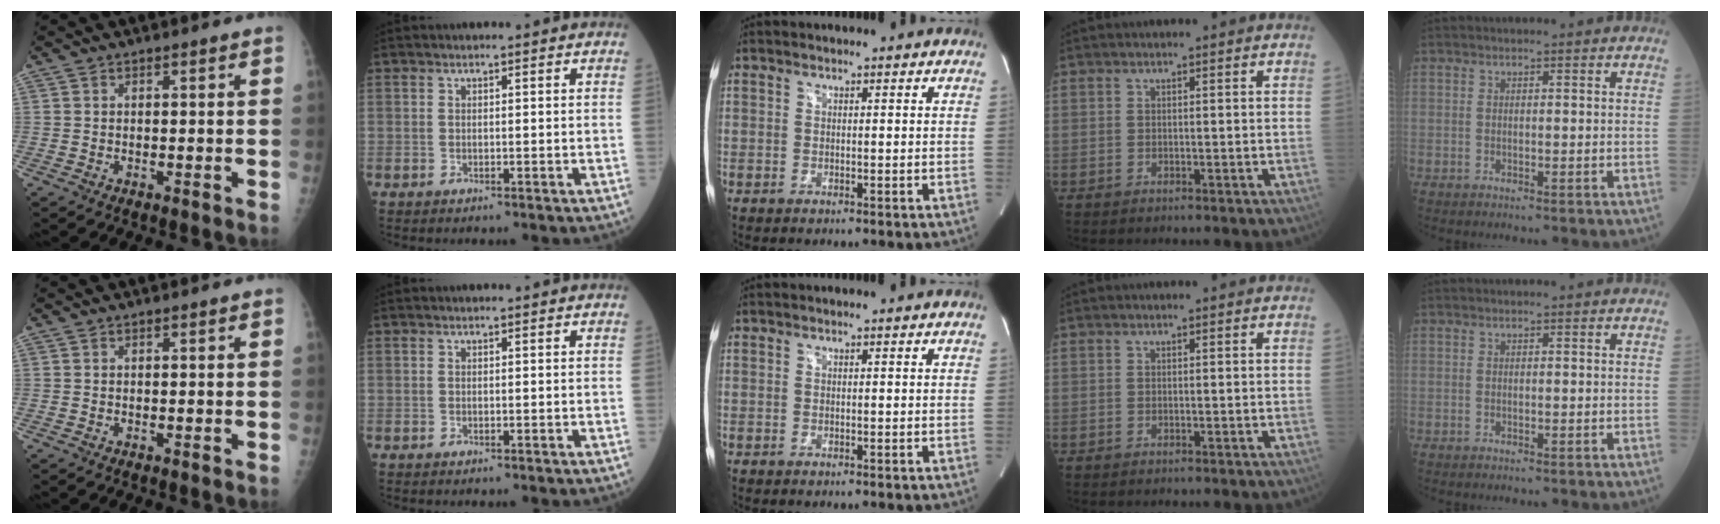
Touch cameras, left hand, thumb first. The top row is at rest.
{}